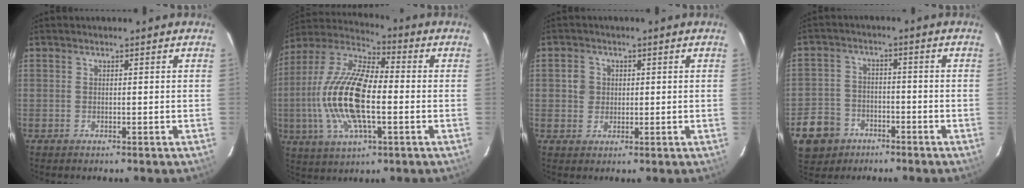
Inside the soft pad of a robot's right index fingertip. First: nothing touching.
{"total": 19.3, "force": [-2.5, 7.5, 17.6], "torque": [-0.361, 0.001, -0.055]}
{"total": 3.3, "force": [0.5, 3.2, 0.7], "torque": [-0.005, 0.015, 0.008]}
{"total": 9.8, "force": [-5.2, 7.8, 2.8], "torque": [-0.090, 0.018, -0.079]}